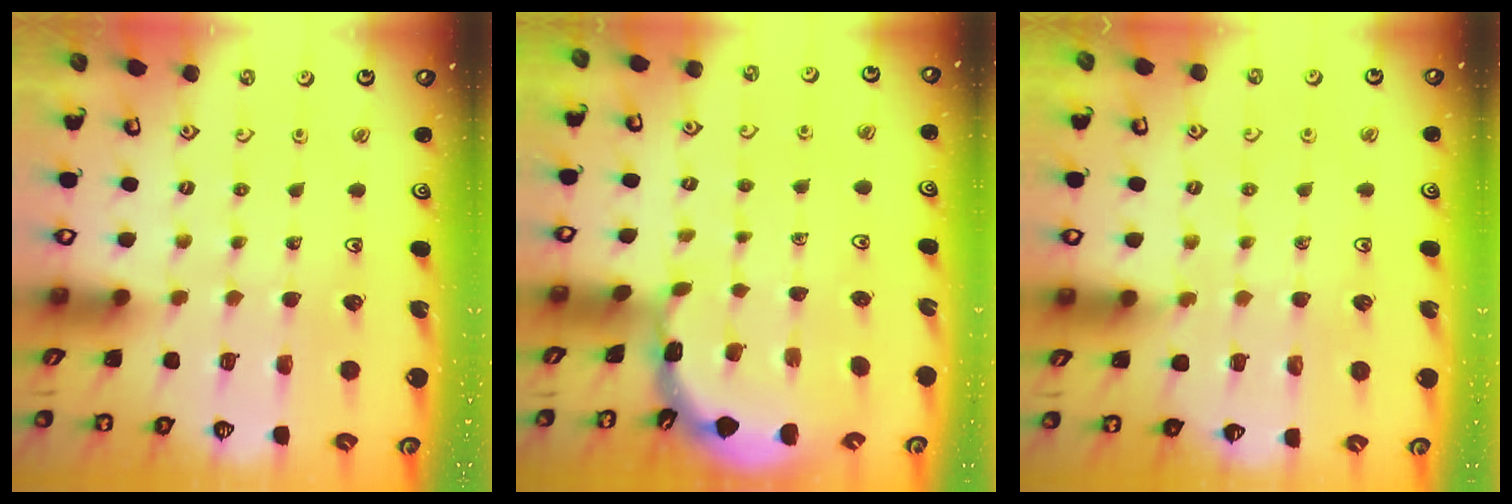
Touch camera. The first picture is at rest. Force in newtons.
{"total": 1.7, "press": 1.7, "slide": 0.1}
{"total": 4.5, "press": 4.5, "slide": 0.6}